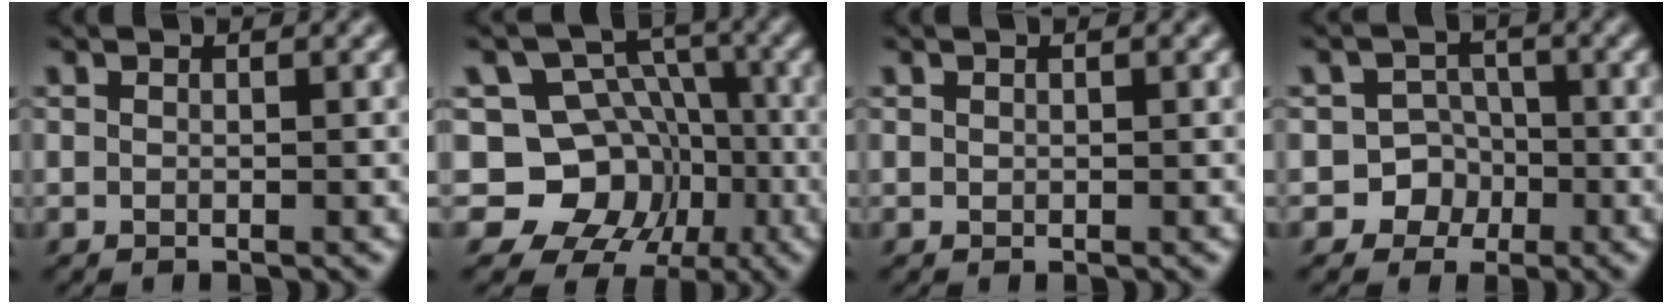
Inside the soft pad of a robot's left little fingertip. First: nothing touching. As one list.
[{"total": 9.7, "force": [-3.4, 8.3, 3.9], "torque": [-0.055, 0.008, -0.087]}, {"total": 0.0}, {"total": 6.3, "force": [-3.0, 5.5, 0.8], "torque": [0.006, 0.005, -0.069]}]